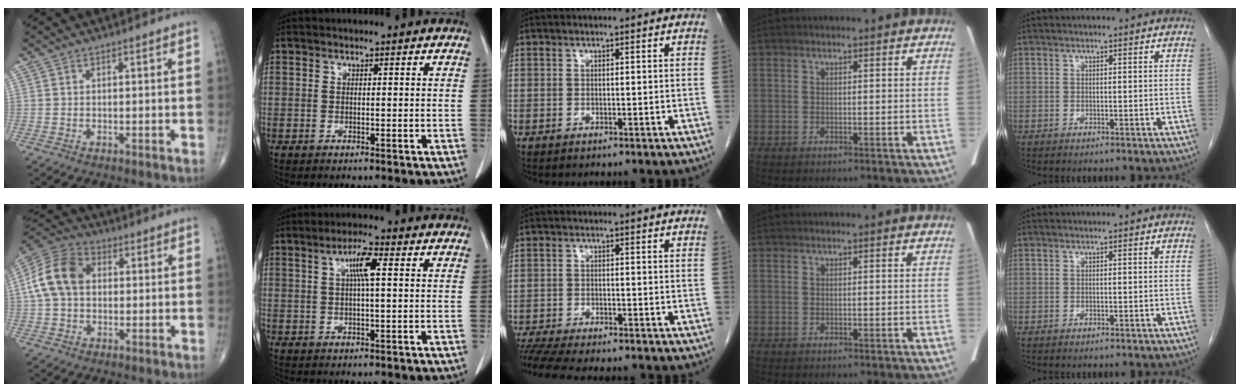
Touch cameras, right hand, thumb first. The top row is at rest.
{"thumb": {"total": 11.6, "force": [1.1, 8.4, 7.9], "torque": [-0.153, 0.030, 0.010]}, "index": {"total": 4.6, "force": [1.3, 0.5, 4.4], "torque": [-0.082, 0.006, 0.022]}, "middle": {"total": 10.6, "force": [-9.4, 1.1, 4.7], "torque": [-0.070, -0.011, -0.144]}}